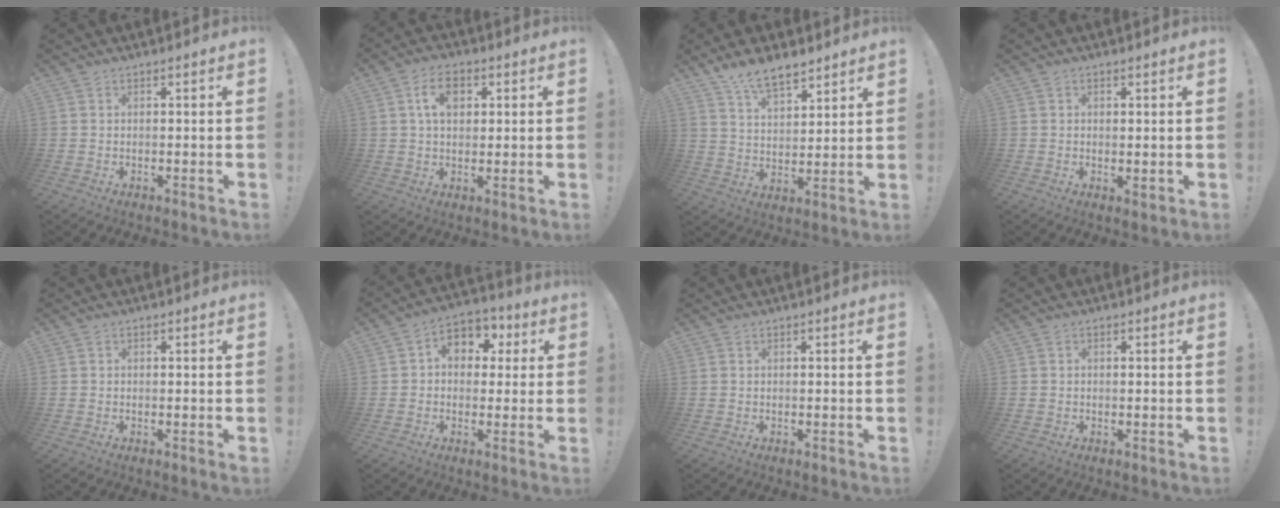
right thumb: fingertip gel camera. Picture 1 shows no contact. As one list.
[{"total": 7.9, "force": [2.9, 4.8, 5.6], "torque": [-0.083, 0.003, 0.051]}, {"total": 10.1, "force": [7.9, 4.1, 4.8], "torque": [-0.075, -0.049, 0.149]}, {"total": 1.2, "force": [0.5, 0.6, 0.8], "torque": [-0.006, -0.005, 0.010]}, {"total": 0.0}, {"total": 8.3, "force": [1.4, 6.9, 4.5], "torque": [-0.062, 0.006, 0.032]}, {"total": 0.0}, {"total": 0.6, "force": [-0.1, 0.6, 0.2], "torque": [-0.003, 0.002, -0.001]}]